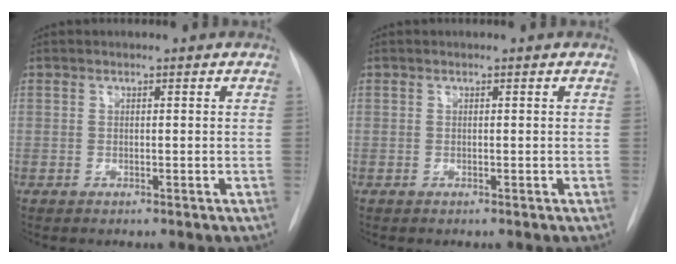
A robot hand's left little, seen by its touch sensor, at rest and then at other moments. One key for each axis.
{"total": 0.0}